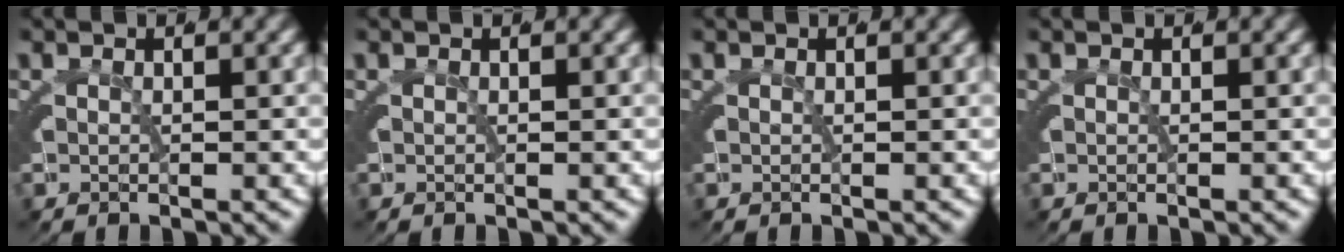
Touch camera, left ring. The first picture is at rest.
{"total": 0.0}
{"total": 0.0}
{"total": 0.0}